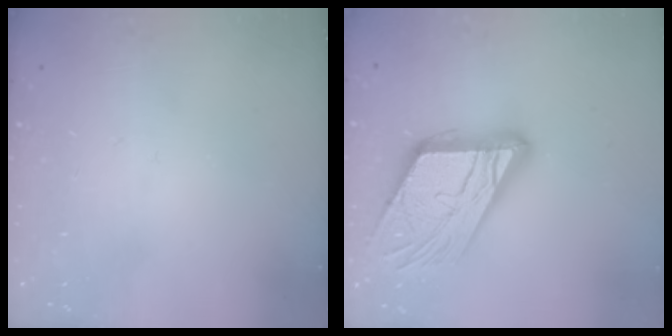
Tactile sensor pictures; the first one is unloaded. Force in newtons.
{"total": 20.3, "press": 20.2, "slide": 2.2}